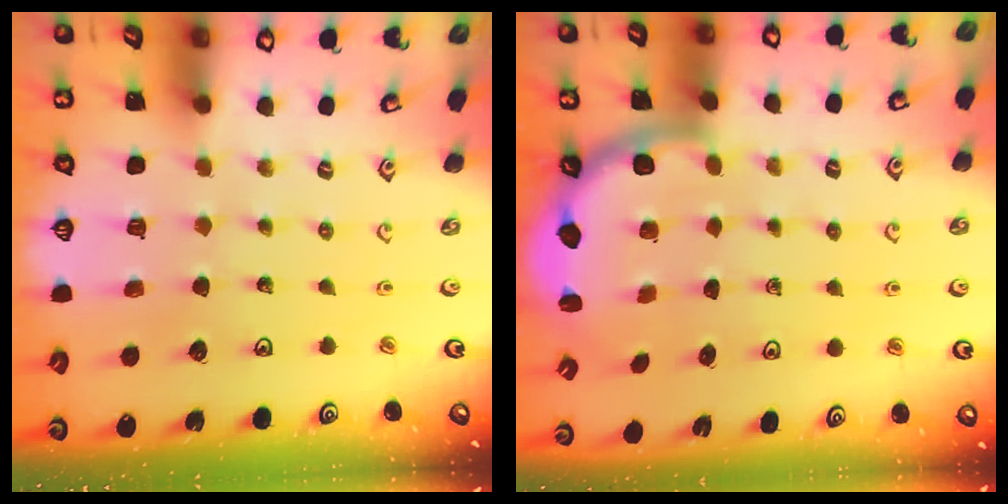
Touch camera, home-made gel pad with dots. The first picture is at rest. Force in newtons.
{"total": 3.4, "press": 2.9, "slide": 1.8}